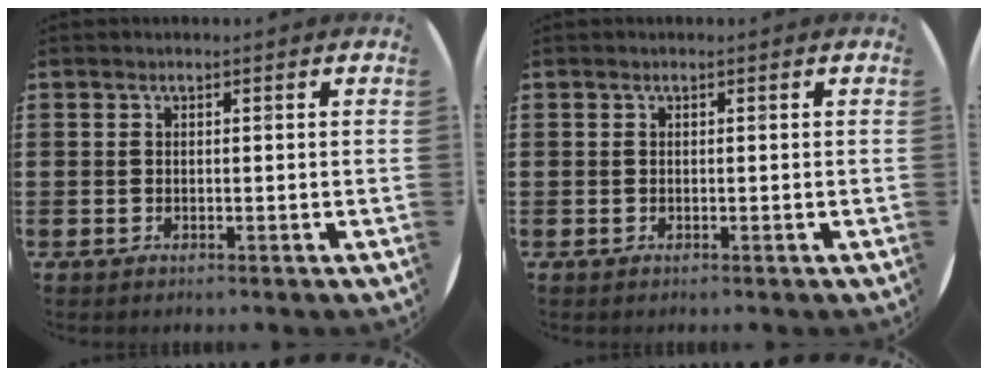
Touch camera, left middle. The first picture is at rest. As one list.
[{"total": 0.0}]